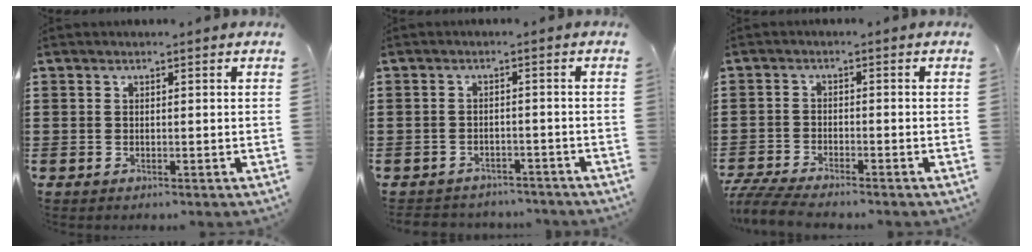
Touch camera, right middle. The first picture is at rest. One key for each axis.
{"total": 2.4, "fx": -2.3, "fy": 0.4, "fz": -0.2, "tx": -0.006, "ty": -0.002, "tz": -0.051}
{"total": 4.4, "fx": -4.1, "fy": 0.1, "fz": 1.4, "tx": -0.046, "ty": -0.015, "tz": -0.087}